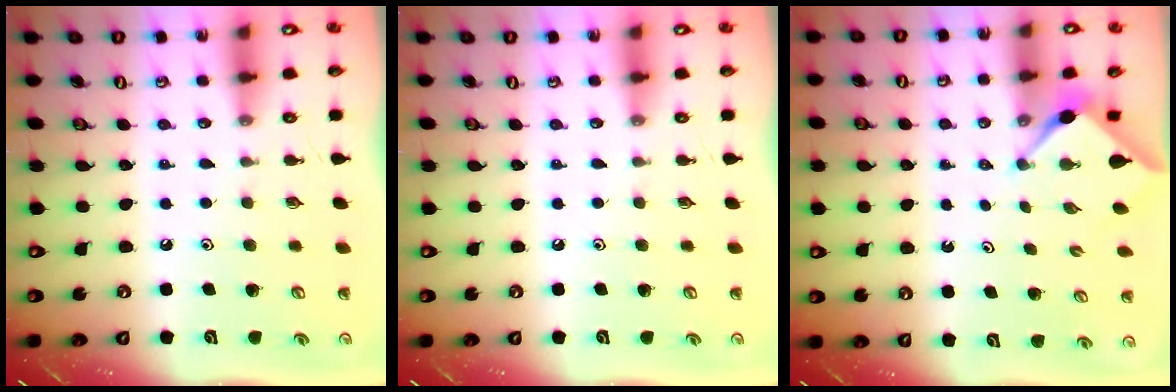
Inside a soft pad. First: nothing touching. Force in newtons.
{"total": 0.0}
{"total": 3.0, "press": 3.0, "slide": 0.2}